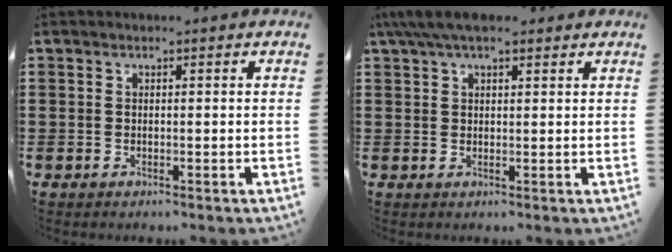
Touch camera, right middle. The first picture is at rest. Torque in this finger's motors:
{"motor_torque": [0.99, -0.22, 1.05, 0.13]}